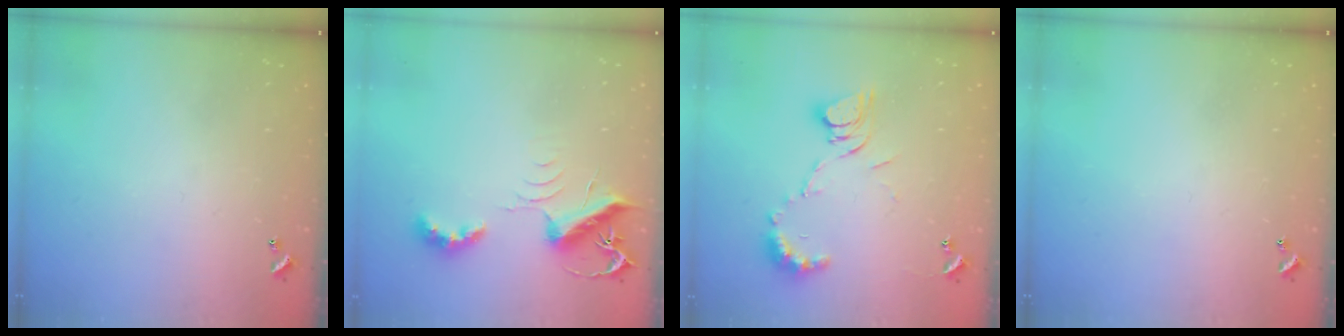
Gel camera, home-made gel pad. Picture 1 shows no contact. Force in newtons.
{"total": 7.1, "press": 7.1, "slide": 0.4}
{"total": 9.5, "press": 9.4, "slide": 0.9}
{"total": 0.0}